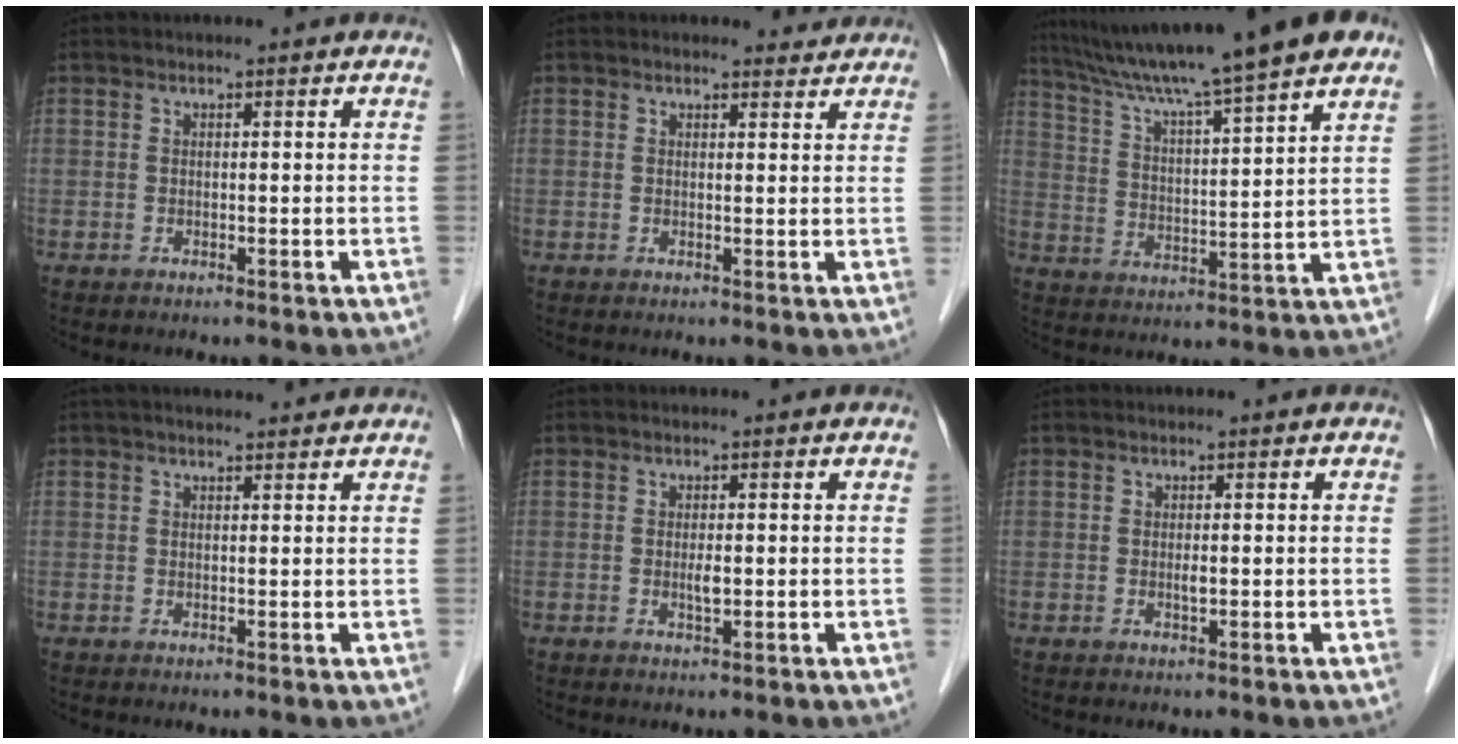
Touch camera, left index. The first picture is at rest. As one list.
[{"total": 1.9, "force": [1.8, 0.6, -0.2], "torque": [-0.001, -0.007, 0.016]}, {"total": 18.7, "force": [15.1, -0.3, 11.1], "torque": [-0.181, 0.020, 0.229]}, {"total": 7.8, "force": [7.1, 1.2, 3.0], "torque": [-0.039, 0.025, 0.089]}, {"total": 1.3, "force": [-0.2, 0.3, 1.3], "torque": [-0.024, -0.005, -0.002]}, {"total": 0.7, "force": [-0.1, 0.2, 0.7], "torque": [-0.014, -0.005, -0.003]}]